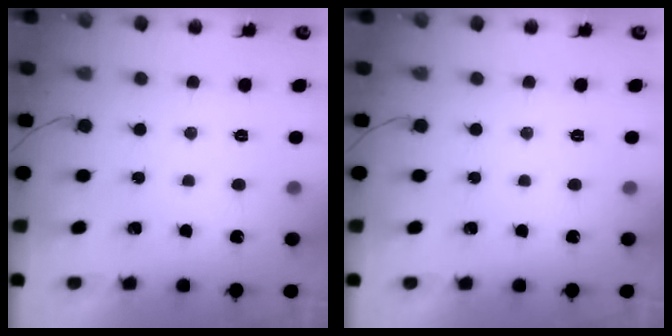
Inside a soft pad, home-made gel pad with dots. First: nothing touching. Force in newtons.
{"total": 0.0}